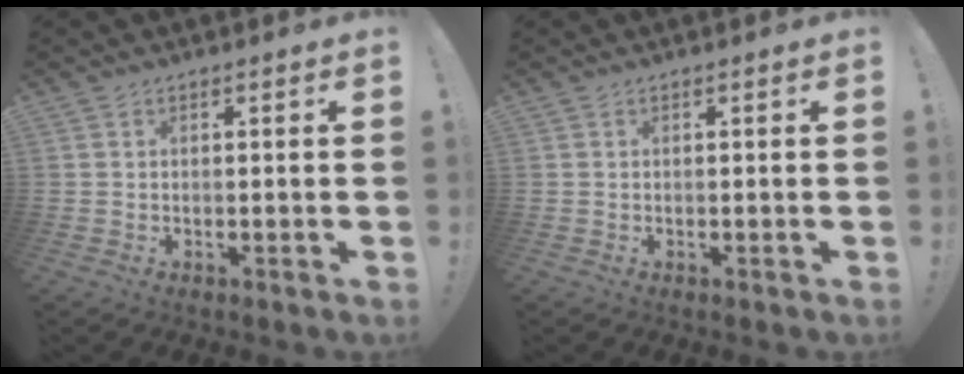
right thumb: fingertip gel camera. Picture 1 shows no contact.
{"total": 0.0}